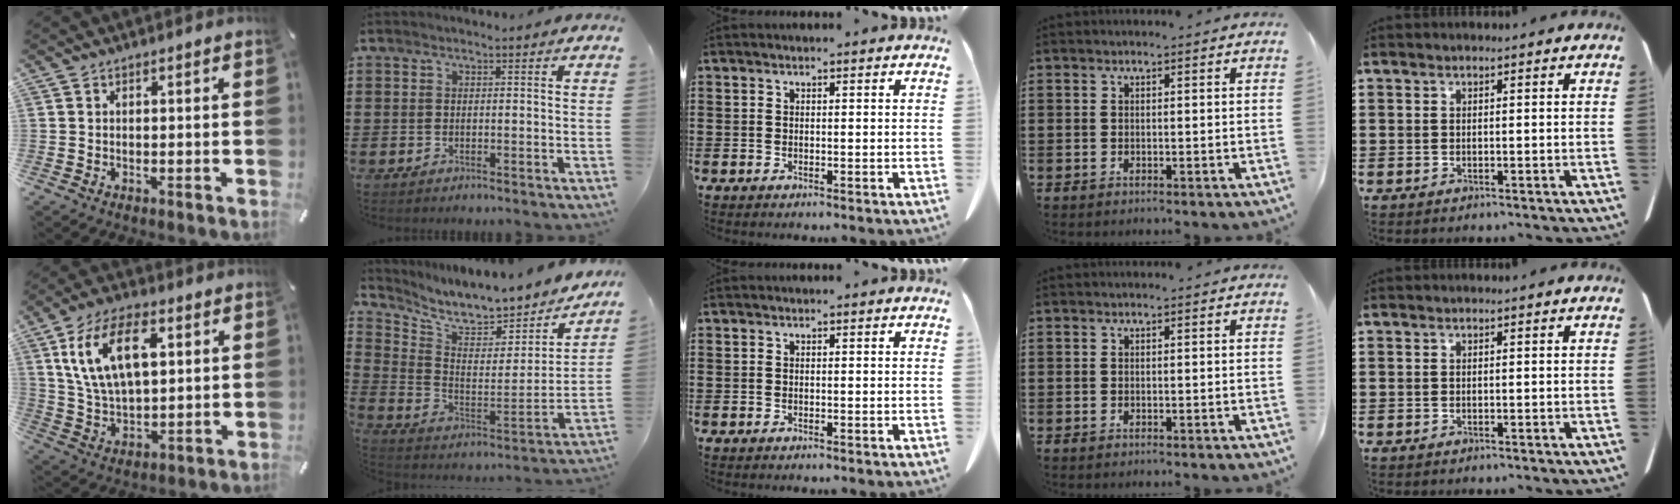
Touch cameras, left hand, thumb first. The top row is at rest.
{"thumb": {"total": 15.2, "force": [6.0, 8.3, 11.2], "torque": [-0.246, -0.002, 0.101]}, "index": {"total": 7.6, "force": [7.0, 1.0, 2.6], "torque": [-0.074, -0.075, 0.112]}}